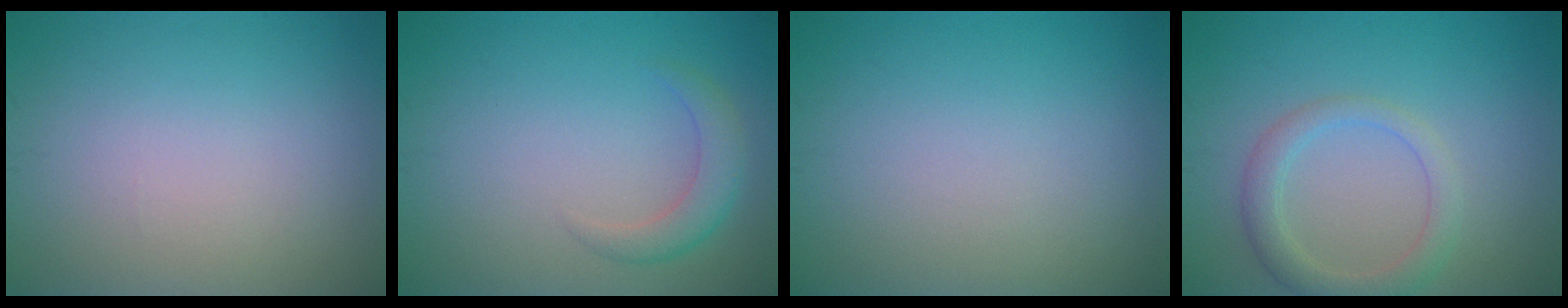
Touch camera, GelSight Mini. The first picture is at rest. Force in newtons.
{"total": 2.4, "press": 2.4, "slide": 0.1}
{"total": 0.0}
{"total": 2.9, "press": 2.9, "slide": 0.1}